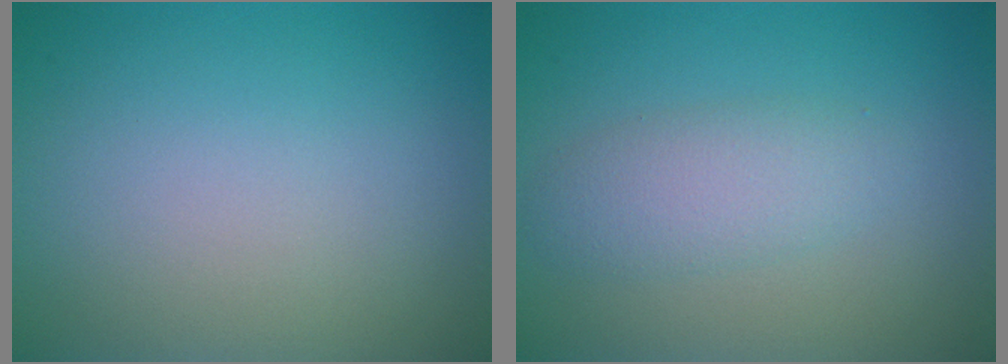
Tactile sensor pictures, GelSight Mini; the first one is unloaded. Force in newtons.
{"total": 2.8, "press": 2.8, "slide": 0.1}